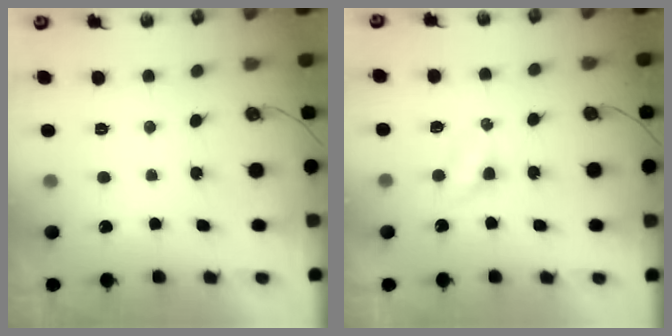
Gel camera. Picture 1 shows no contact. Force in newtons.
{"total": 2.9, "press": 2.9, "slide": 0.3}